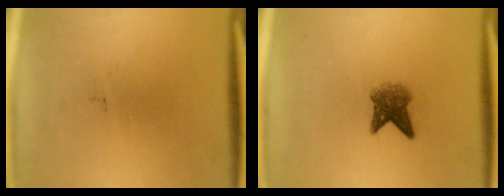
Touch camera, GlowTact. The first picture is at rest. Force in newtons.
{"total": 3.7}